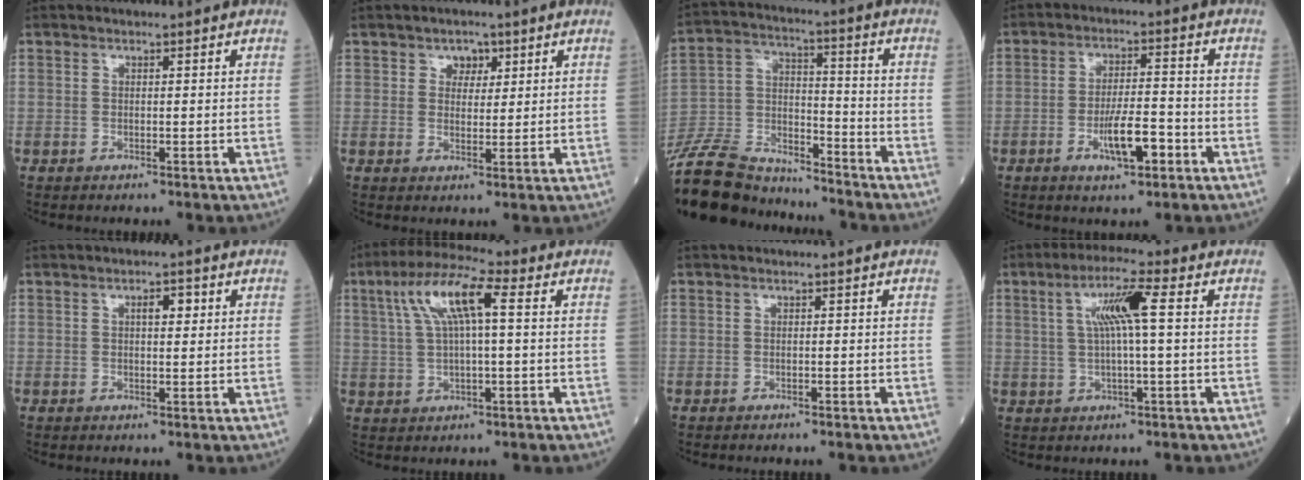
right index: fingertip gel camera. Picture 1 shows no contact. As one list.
[{"total": 2.9, "force": [1.5, 2.0, 1.3], "torque": [-0.013, 0.002, 0.022]}, {"total": 16.3, "force": [-15.5, 3.7, 3.4], "torque": [-0.072, 0.024, -0.277]}, {"total": 7.0, "force": [-3.0, 1.6, 6.1], "torque": [-0.114, 0.000, -0.050]}, {"total": 2.4, "force": [0.8, 0.9, 2.1], "torque": [-0.033, 0.004, 0.012]}, {"total": 9.2, "force": [2.6, 1.7, 8.7], "torque": [-0.176, 0.030, 0.048]}, {"total": 0.6, "force": [-0.6, 0.1, 0.2], "torque": [-0.002, 0.000, -0.011]}, {"total": 7.2, "force": [1.6, 0.2, 7.1], "torque": [-0.135, 0.012, 0.028]}]